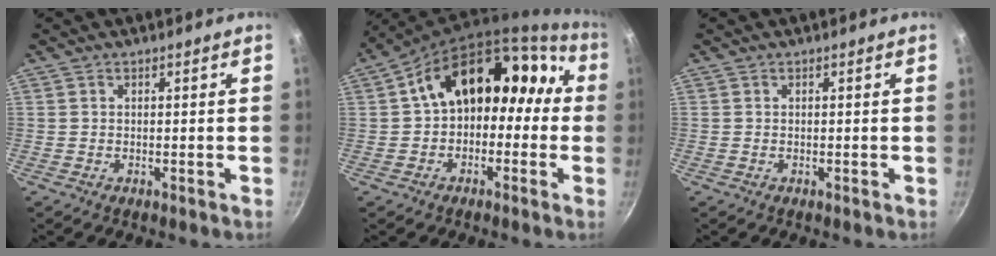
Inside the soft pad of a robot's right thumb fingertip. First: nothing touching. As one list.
[{"total": 17.7, "force": [0.3, 13.0, 12.0], "torque": [-0.120, 0.086, 0.001]}, {"total": 0.0}]